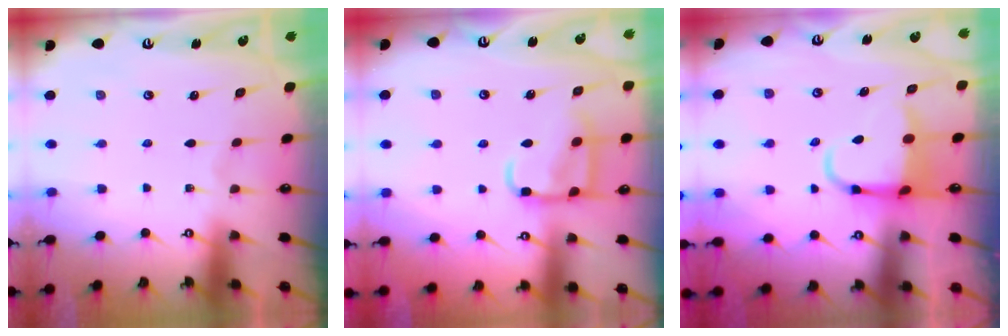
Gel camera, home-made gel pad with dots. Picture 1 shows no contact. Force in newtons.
{"total": 12.0, "press": 12.0, "slide": 1.1}
{"total": 6.3, "press": 6.1, "slide": 1.4}